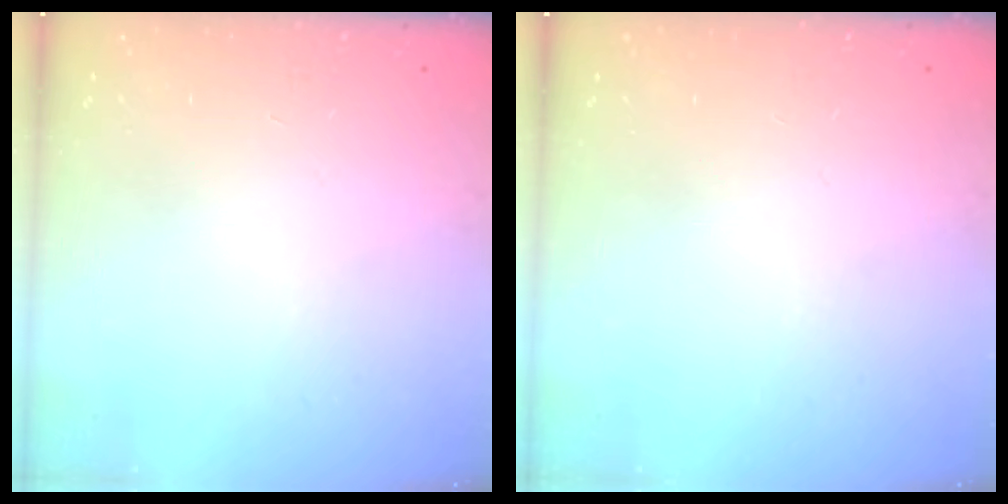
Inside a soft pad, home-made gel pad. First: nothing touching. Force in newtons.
{"total": 0.0}